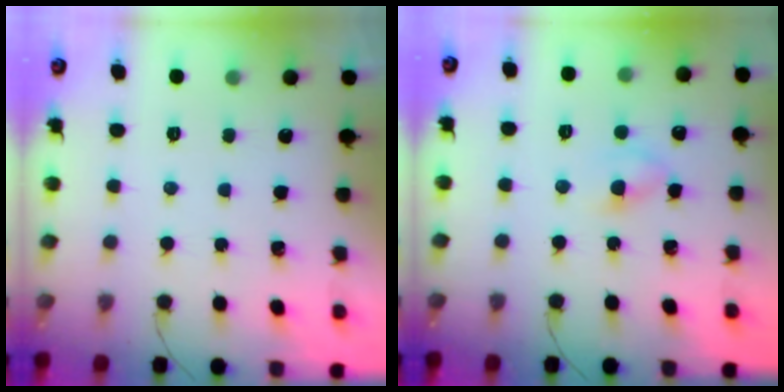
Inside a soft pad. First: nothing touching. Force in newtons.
{"total": 3.0, "press": 2.7, "slide": 1.2}